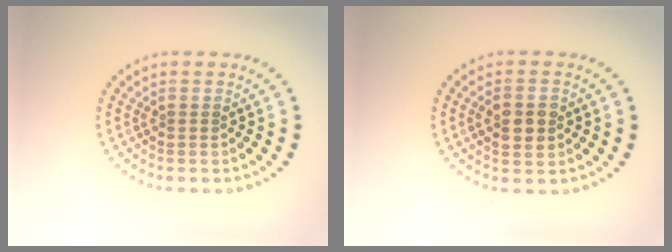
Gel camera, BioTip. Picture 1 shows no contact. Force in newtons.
{"total": 2.9, "press": 2.9, "slide": 0.2}